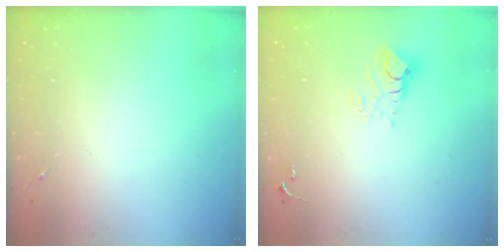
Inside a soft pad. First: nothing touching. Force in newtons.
{"total": 8.6, "press": 8.6, "slide": 0.8}